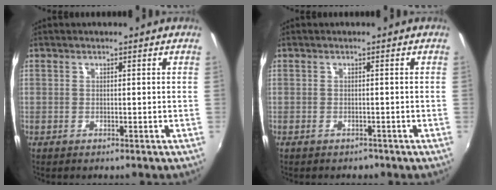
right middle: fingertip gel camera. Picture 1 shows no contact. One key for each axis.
{"total": 1.4, "fx": -1.1, "fy": 0.8, "fz": 0.4, "tx": -0.011, "ty": -0.002, "tz": -0.013}